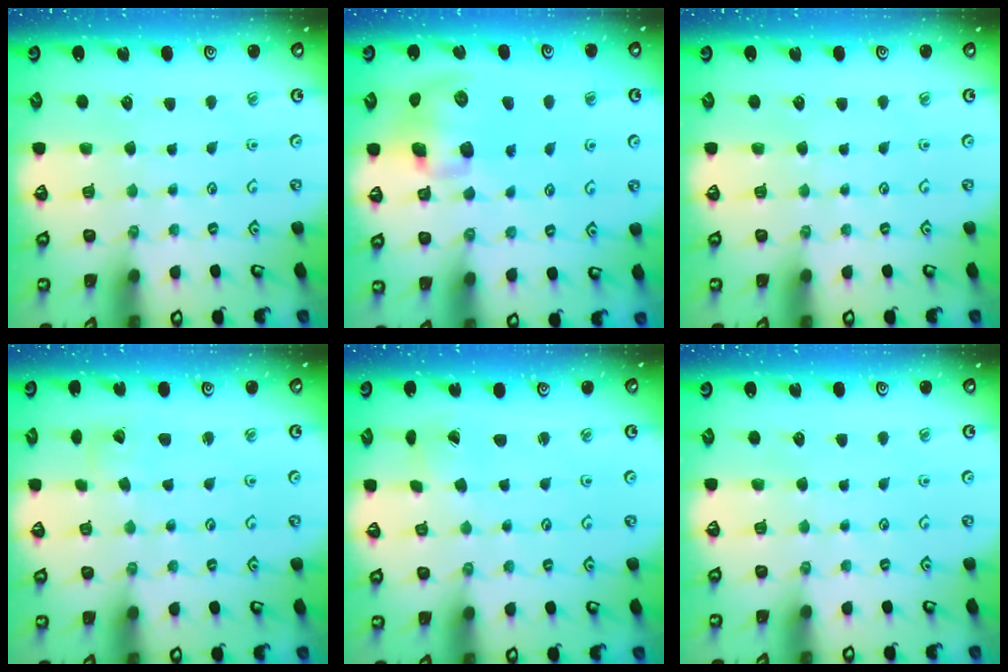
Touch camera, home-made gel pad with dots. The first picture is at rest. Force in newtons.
{"total": 11.7, "press": 11.6, "slide": 1.8}
{"total": 0.0}
{"total": 3.1, "press": 3.1, "slide": 0.3}
{"total": 1.0, "press": 1.0, "slide": 0.1}
{"total": 0.0}